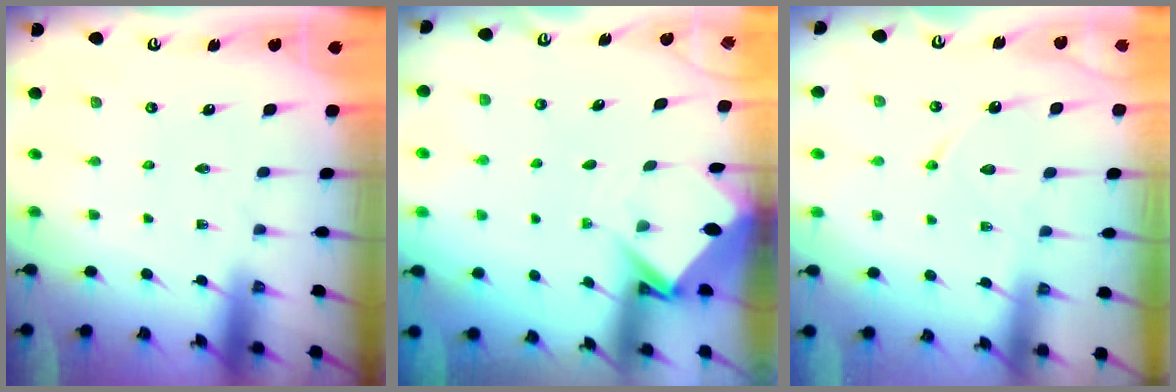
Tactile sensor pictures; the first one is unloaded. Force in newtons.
{"total": 3.8, "press": 3.8, "slide": 0.1}
{"total": 8.2, "press": 8.2, "slide": 0.8}